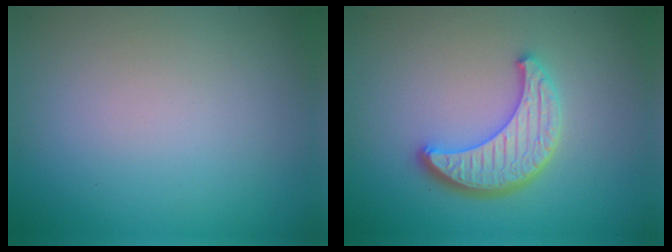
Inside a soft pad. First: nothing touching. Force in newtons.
{"total": 4.5, "press": 3.8, "slide": 2.4}